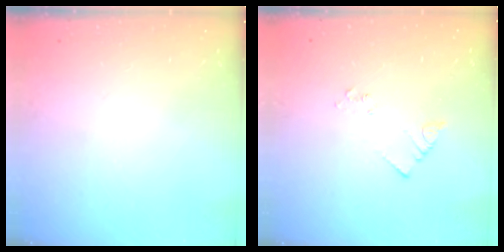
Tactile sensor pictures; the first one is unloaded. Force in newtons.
{"total": 2.2, "press": 2.2, "slide": 0.3}